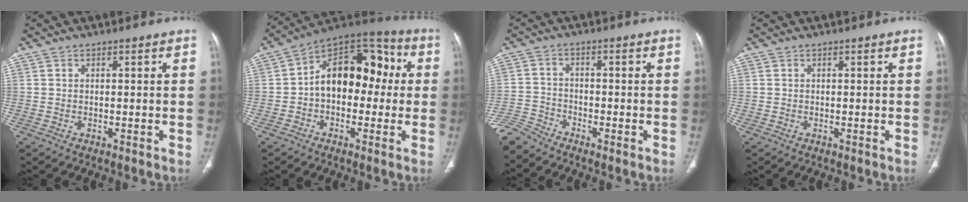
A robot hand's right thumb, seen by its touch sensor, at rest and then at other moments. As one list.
[{"total": 16.5, "force": [0.4, 10.9, 12.4], "torque": [-0.143, 0.054, -0.009]}, {"total": 4.7, "force": [-4.7, 0.4, 0.2], "torque": [-0.016, 0.008, -0.098]}, {"total": 0.0}]